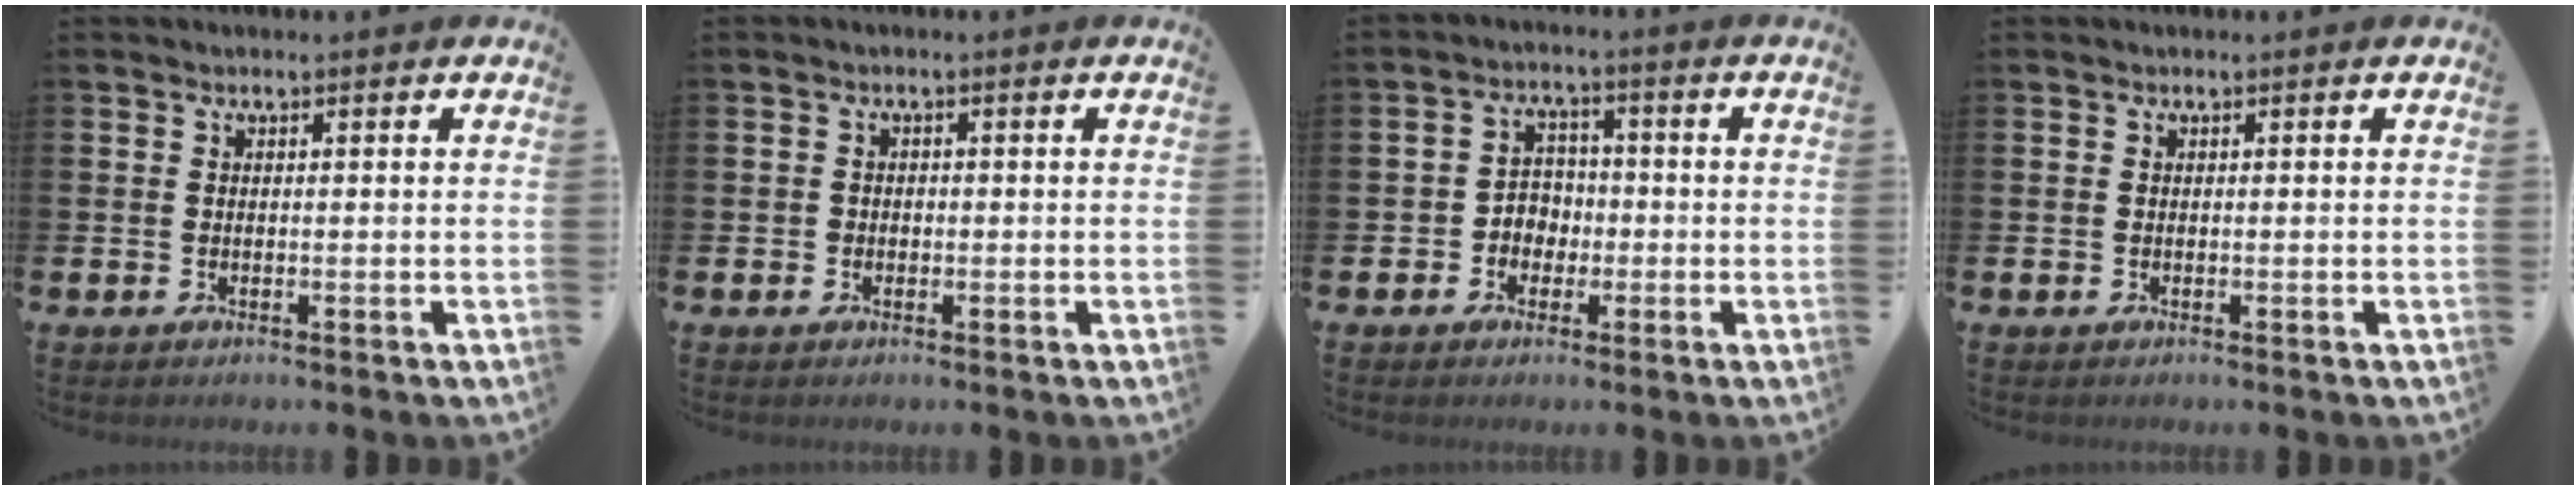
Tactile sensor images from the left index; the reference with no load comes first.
{"total": 1.0, "force": [-0.3, 0.9, 0.2], "torque": [0.001, 0.002, -0.010]}
{"total": 3.4, "force": [-1.3, 2.9, 1.1], "torque": [-0.024, 0.004, -0.033]}
{"total": 0.0}